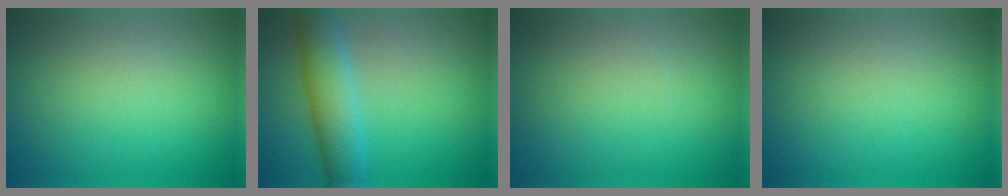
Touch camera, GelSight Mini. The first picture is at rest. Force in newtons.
{"total": 5.3, "press": 5.3, "slide": 0.2}
{"total": 0.0}
{"total": 0.0}